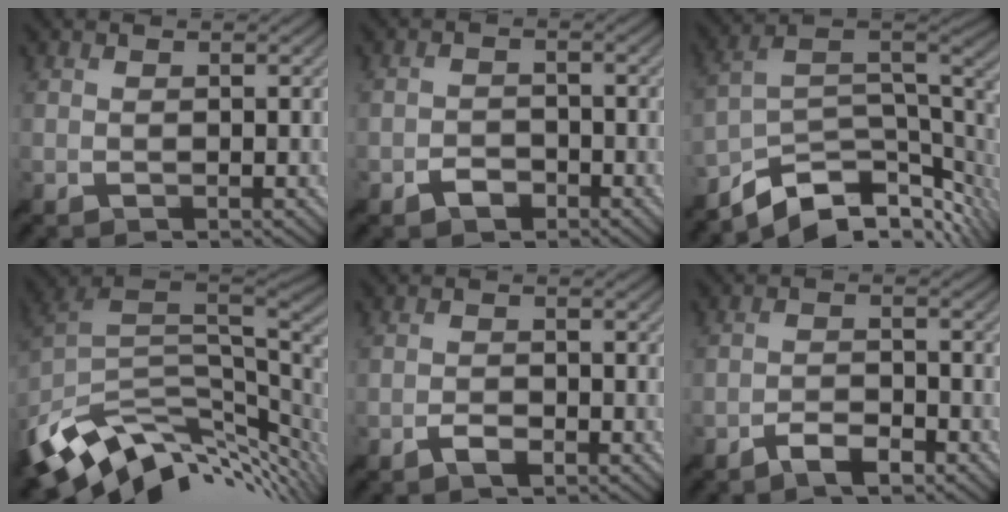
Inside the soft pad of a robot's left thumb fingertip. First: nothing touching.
{"total": 2.3, "force": [-1.7, 1.4, 0.8], "torque": [-0.007, 0.002, -0.033]}
{"total": 10.7, "force": [-6.9, 4.6, 6.8], "torque": [-0.129, -0.002, -0.116]}
{"total": 13.1, "force": [-4.2, 7.7, 9.7], "torque": [-0.206, -0.027, -0.067]}
{"total": 1.9, "force": [-1.4, 0.7, 1.1], "torque": [-0.018, -0.001, -0.027]}
{"total": 3.3, "force": [-2.5, 1.0, 1.9], "torque": [-0.033, 0.002, -0.052]}